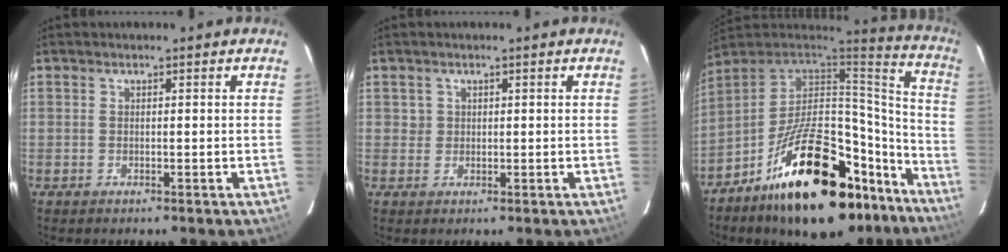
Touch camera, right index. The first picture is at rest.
{"total": 1.4, "force": [0.4, 1.4, -0.1], "torque": [0.009, 0.006, 0.005]}
{"total": 30.0, "force": [-18.7, 13.5, 19.1], "torque": [-0.291, 0.044, -0.264]}